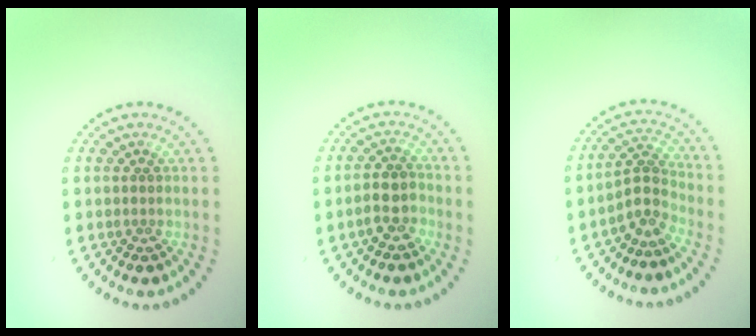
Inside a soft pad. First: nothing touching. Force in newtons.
{"total": 2.7, "press": 2.5, "slide": 0.9}
{"total": 2.8, "press": 2.0, "slide": 2.0}